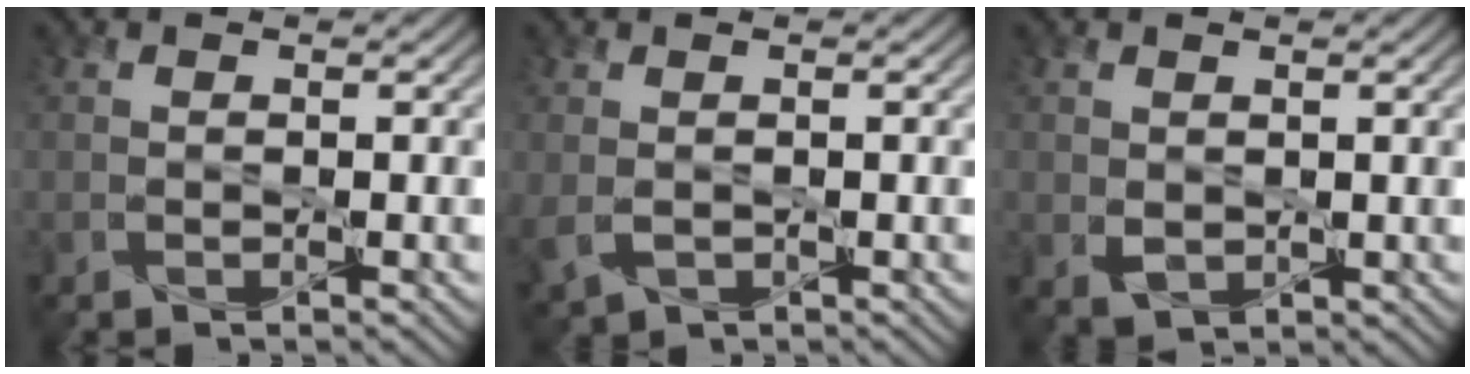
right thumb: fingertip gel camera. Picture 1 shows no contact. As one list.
[{"total": 2.5, "force": [-0.3, 1.8, 1.8], "torque": [-0.052, -0.011, -0.001]}, {"total": 1.8, "force": [0.6, 1.5, 0.9], "torque": [-0.025, -0.005, 0.016]}]